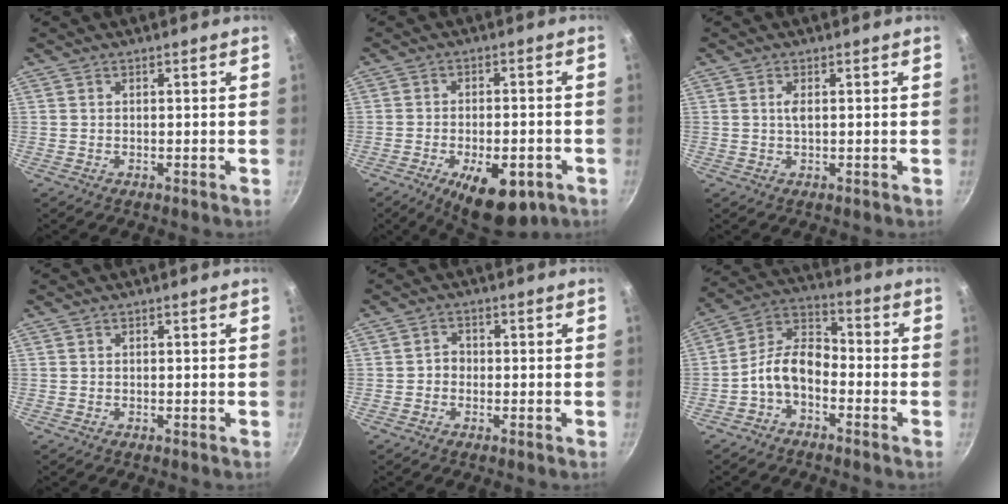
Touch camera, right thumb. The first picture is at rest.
{"total": 12.5, "force": [-5.7, 5.8, 9.5], "torque": [-0.118, 0.019, -0.073]}
{"total": 1.6, "force": [0.3, 0.6, 1.4], "torque": [-0.028, 0.000, 0.007]}
{"total": 0.0}
{"total": 2.2, "force": [-0.5, 1.9, 0.9], "torque": [-0.002, 0.010, -0.013]}
{"total": 9.3, "force": [-3.7, 5.7, 6.4], "torque": [-0.106, 0.054, -0.088]}